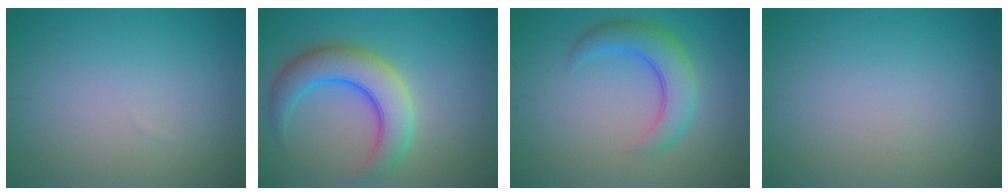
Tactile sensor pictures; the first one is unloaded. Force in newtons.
{"total": 6.4, "press": 6.4, "slide": 0.3}
{"total": 4.4, "press": 4.4, "slide": 0.3}
{"total": 0.0}